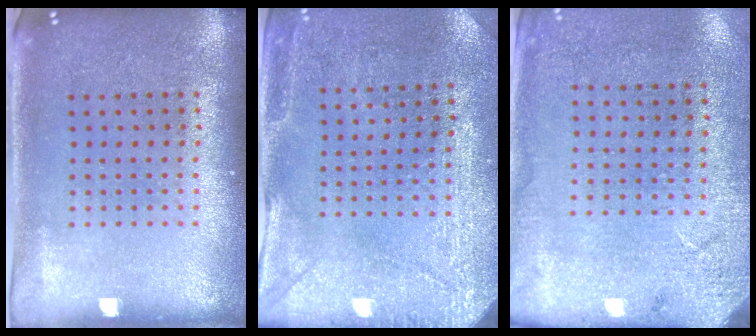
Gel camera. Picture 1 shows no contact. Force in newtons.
{"total": 3.0, "press": 2.8, "slide": 1.0}
{"total": 2.7, "press": 2.2, "slide": 1.5}